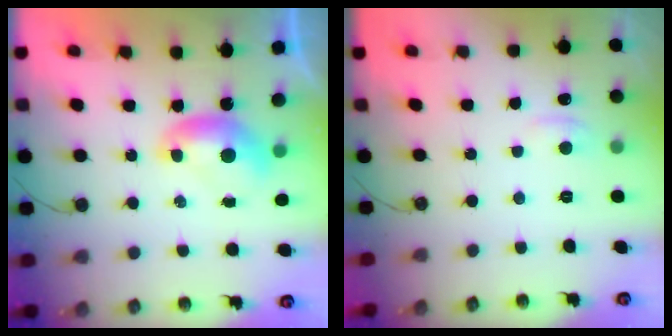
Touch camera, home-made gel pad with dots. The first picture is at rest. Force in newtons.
{"total": 1.1, "press": 0.5, "slide": 0.9}